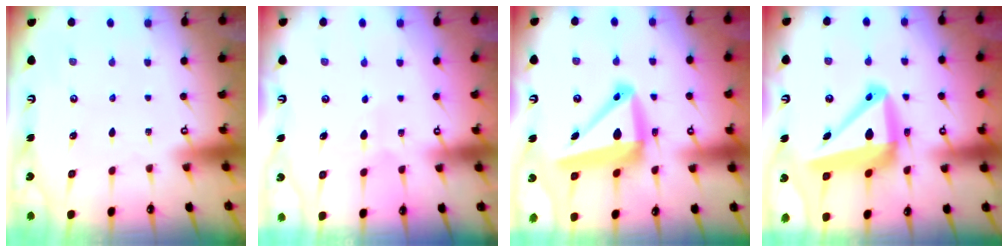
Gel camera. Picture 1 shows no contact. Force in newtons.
{"total": 5.9, "press": 5.9, "slide": 0.3}
{"total": 15.9, "press": 15.7, "slide": 2.9}
{"total": 16.4, "press": 16.2, "slide": 2.9}